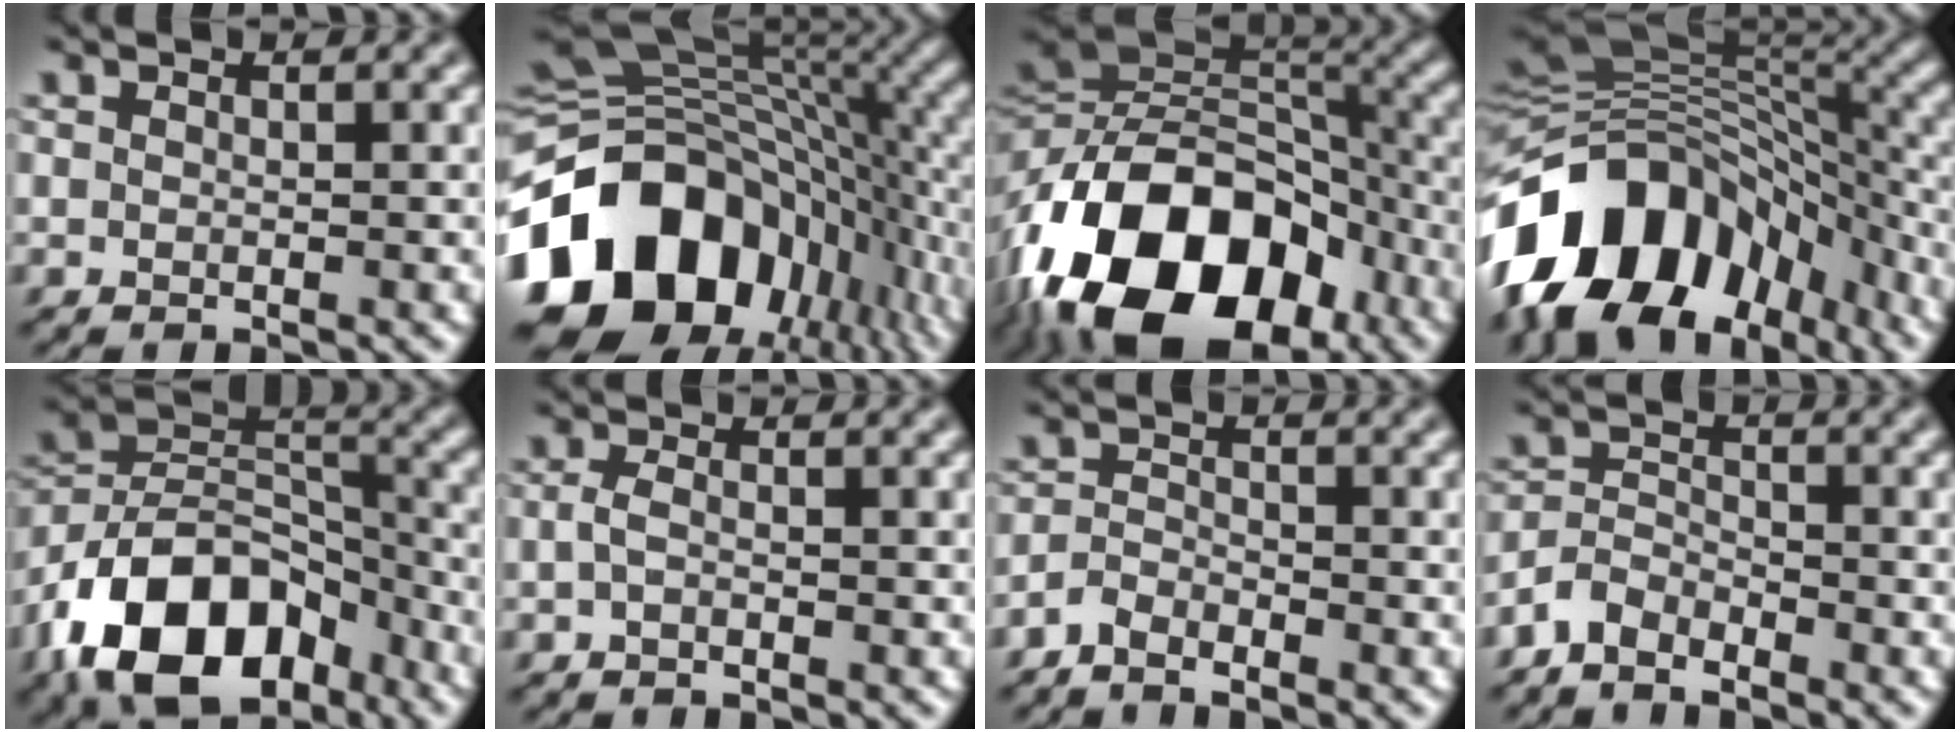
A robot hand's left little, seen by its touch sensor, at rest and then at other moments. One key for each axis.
{"total": 17.3, "fx": -7.3, "fy": 11.7, "fz": 10.4, "tx": -0.210, "ty": -0.005, "tz": -0.131}
{"total": 18.4, "fx": -9.2, "fy": 11.5, "fz": 11.0, "tx": -0.203, "ty": 0.001, "tz": -0.162}
{"total": 14.9, "fx": -7.9, "fy": 9.6, "fz": 8.2, "tx": -0.158, "ty": 0.020, "tz": -0.140}
{"total": 13.0, "fx": -7.8, "fy": 7.5, "fz": 7.3, "tx": -0.135, "ty": 0.014, "tz": -0.157}
{"total": 1.3, "fx": -0.5, "fy": 0.6, "fz": 1.0, "tx": -0.024, "ty": 0.004, "tz": -0.014}
{"total": 1.9, "fx": -1.8, "fy": 0.5, "fz": 0.6, "tx": -0.014, "ty": 0.006, "tz": -0.042}
{"total": 2.6, "fx": -2.3, "fy": 1.0, "fz": 0.8, "tx": -0.018, "ty": 0.008, "tz": -0.055}